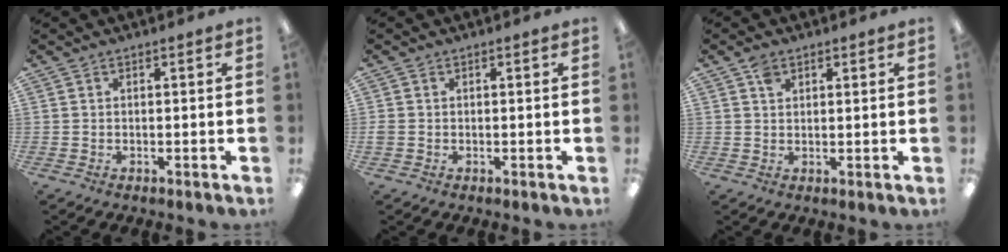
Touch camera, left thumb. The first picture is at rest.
{"total": 0.9, "force": [-0.2, 0.7, 0.5], "torque": [-0.009, 0.004, -0.005]}
{"total": 2.5, "force": [1.5, 1.5, 1.2], "torque": [-0.020, -0.002, 0.027]}